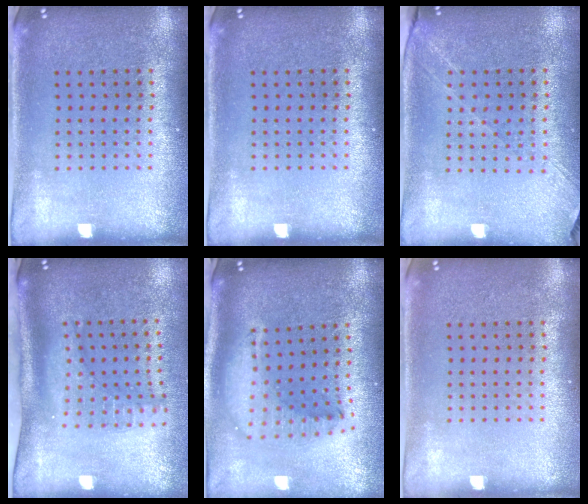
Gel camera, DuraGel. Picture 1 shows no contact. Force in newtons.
{"total": 0.0}
{"total": 1.3, "press": 1.3, "slide": 0.4}
{"total": 2.2, "press": 1.6, "slide": 1.5}
{"total": 2.2, "press": 1.7, "slide": 1.4}
{"total": 0.0}